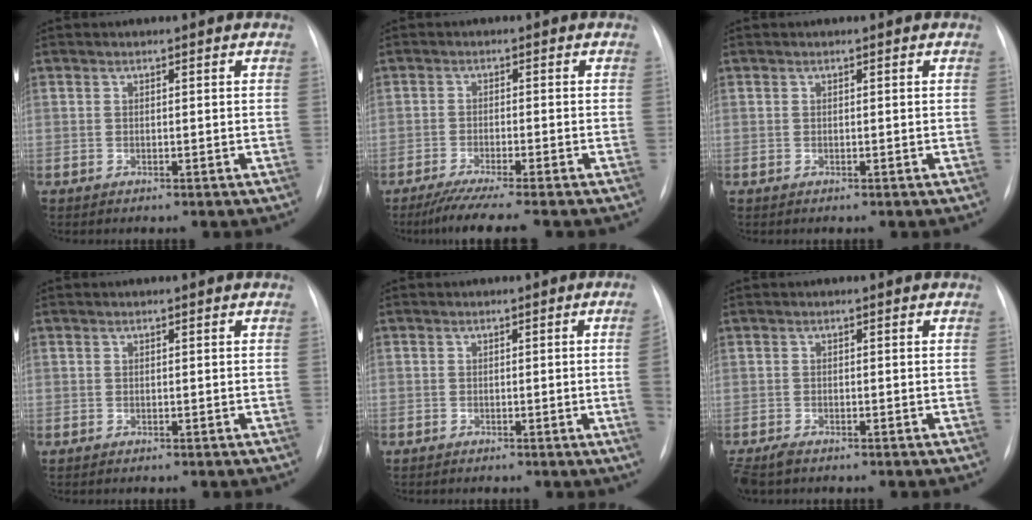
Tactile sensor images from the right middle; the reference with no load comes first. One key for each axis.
{"total": 8.7, "fx": -7.3, "fy": -0.8, "fz": 4.7, "tx": -0.057, "ty": -0.029, "tz": -0.110}
{"total": 0.0}
{"total": 0.0}
{"total": 3.0, "fx": -0.5, "fy": -1.0, "fz": 2.8, "tx": -0.027, "ty": -0.002, "tz": -0.007}
{"total": 3.6, "fx": -2.8, "fy": 1.2, "fz": 1.8, "tx": -0.038, "ty": -0.008, "tz": -0.049}